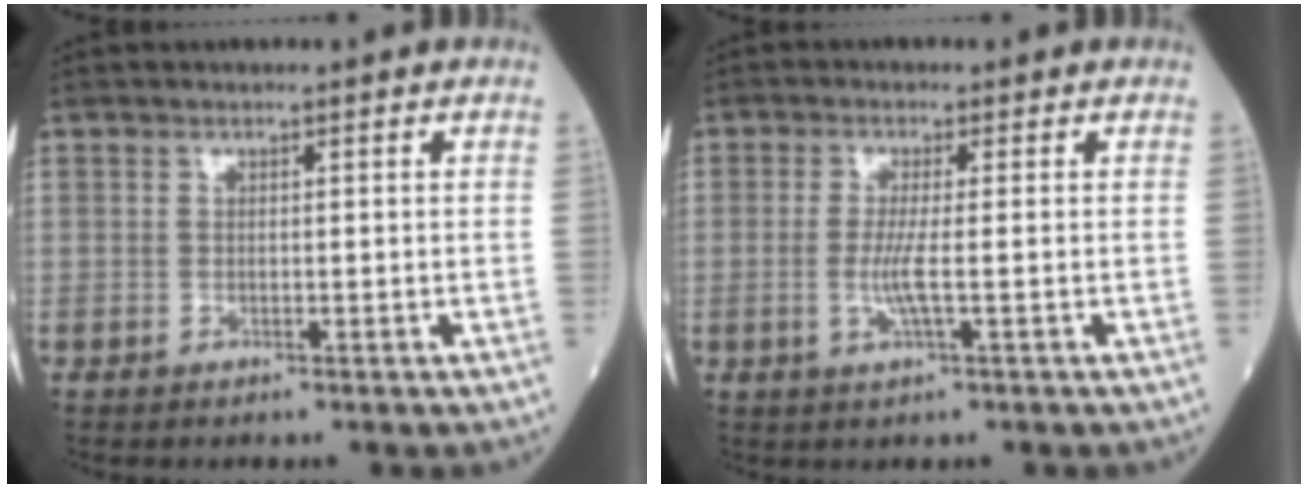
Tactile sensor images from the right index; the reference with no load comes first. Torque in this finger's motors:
{"motor_torque": [-0.01, 0.01, -0.01, 0.02]}